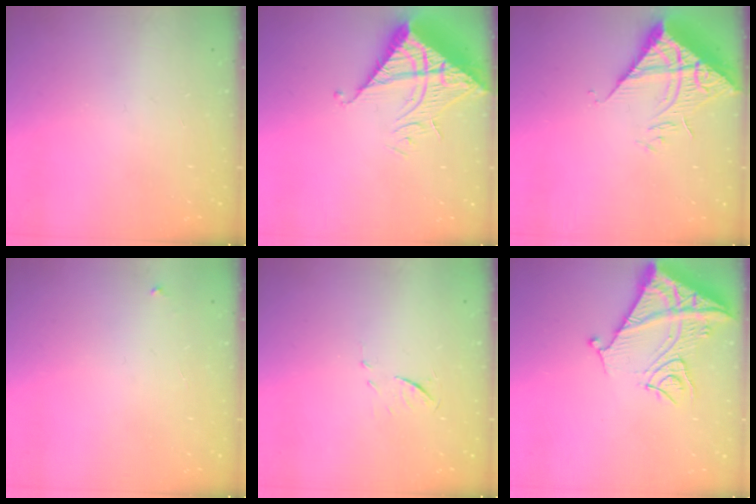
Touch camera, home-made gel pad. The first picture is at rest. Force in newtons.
{"total": 11.5, "press": 11.5, "slide": 1.2}
{"total": 9.3, "press": 9.2, "slide": 1.2}
{"total": 2.2, "press": 2.2, "slide": 0.1}
{"total": 5.8, "press": 5.8, "slide": 0.5}
{"total": 13.8, "press": 13.7, "slide": 1.4}